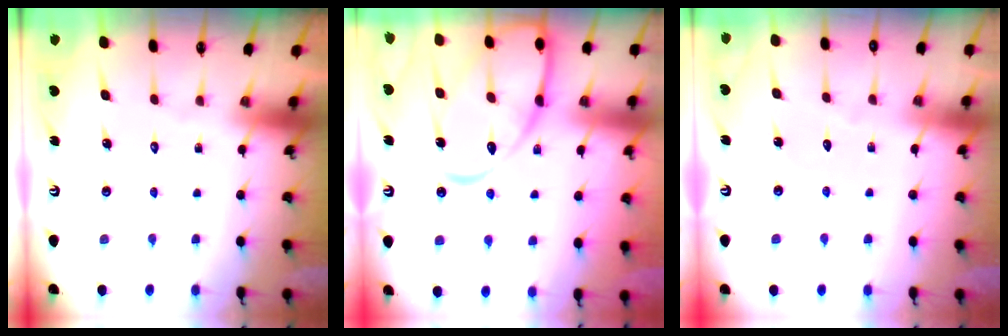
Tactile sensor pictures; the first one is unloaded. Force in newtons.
{"total": 16.1, "press": 16.1, "slide": 1.5}
{"total": 2.1, "press": 2.1, "slide": 0.2}